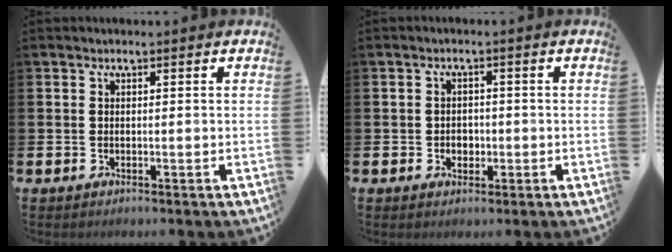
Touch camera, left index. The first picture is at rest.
{"total": 1.9, "force": [-0.3, 1.7, 0.9], "torque": [-0.005, 0.001, -0.012]}